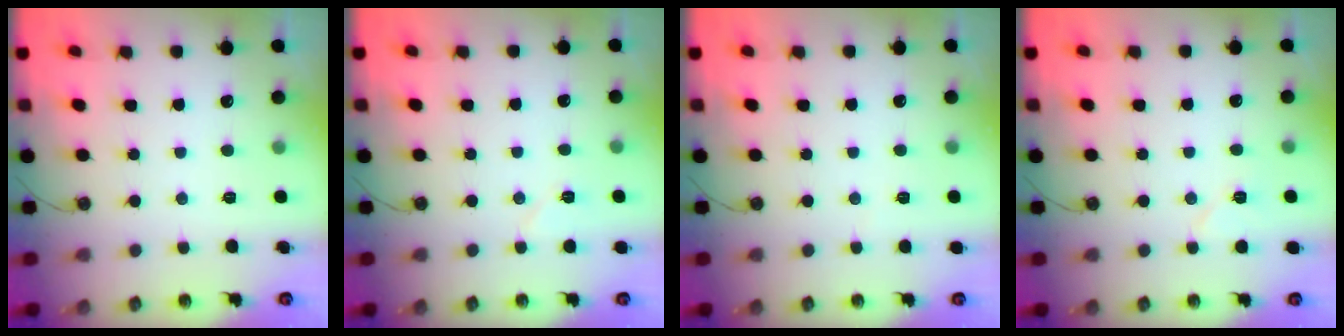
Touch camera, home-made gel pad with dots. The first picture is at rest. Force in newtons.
{"total": 5.8, "press": 5.5, "slide": 2.1}
{"total": 2.0, "press": 2.0, "slide": 0.4}
{"total": 6.7, "press": 6.3, "slide": 2.2}